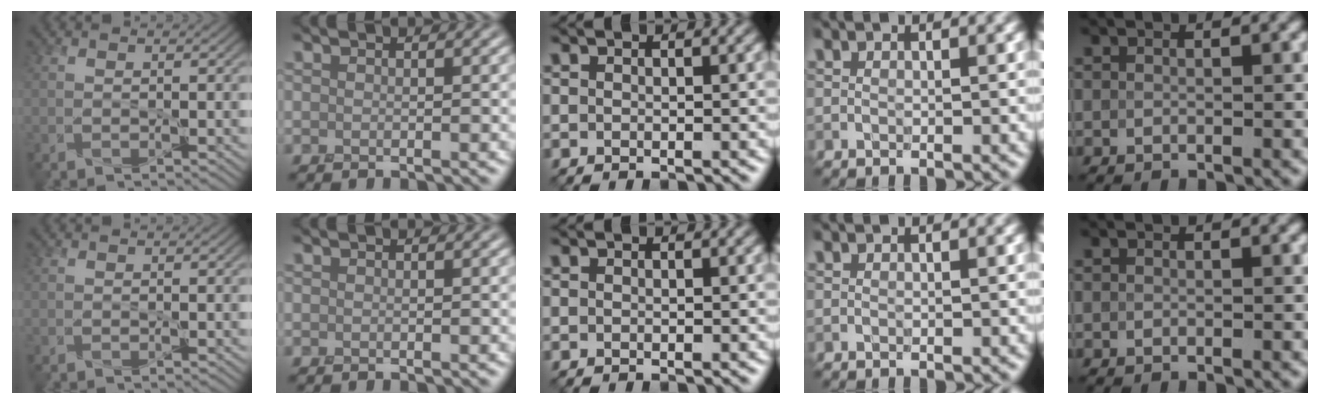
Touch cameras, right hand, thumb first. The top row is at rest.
{}